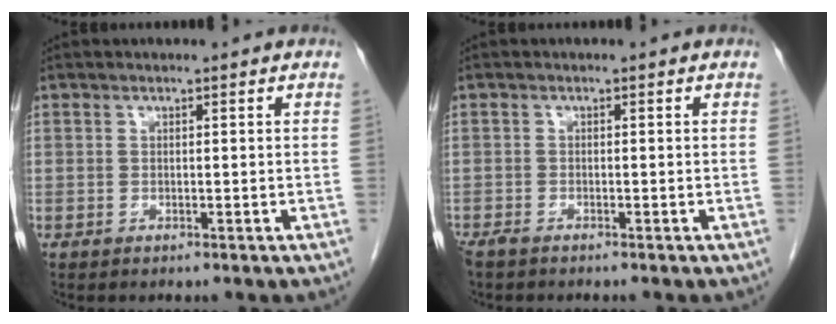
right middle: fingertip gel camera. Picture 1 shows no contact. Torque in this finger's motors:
{"motor_torque": [-0.18, -0.16, 0.00, 0.01]}